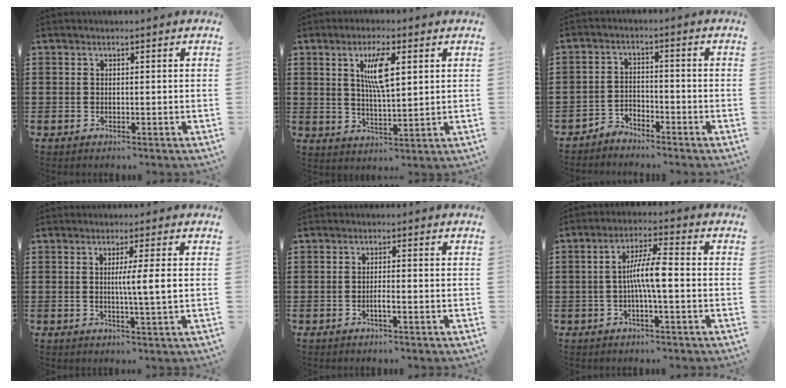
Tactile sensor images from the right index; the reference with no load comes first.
{"total": 6.7, "force": [2.2, 1.9, 6.0], "torque": [-0.117, 0.004, 0.035]}
{"total": 2.9, "force": [-2.8, 0.6, -0.2], "torque": [-0.005, 0.004, -0.061]}
{"total": 4.4, "force": [0.3, -0.5, 4.3], "torque": [-0.080, -0.009, 0.001]}
{"total": 1.6, "force": [-0.7, 0.0, 1.4], "torque": [-0.025, 0.000, -0.014]}
{"total": 6.5, "force": [-0.8, 0.9, 6.3], "torque": [-0.120, 0.003, -0.020]}